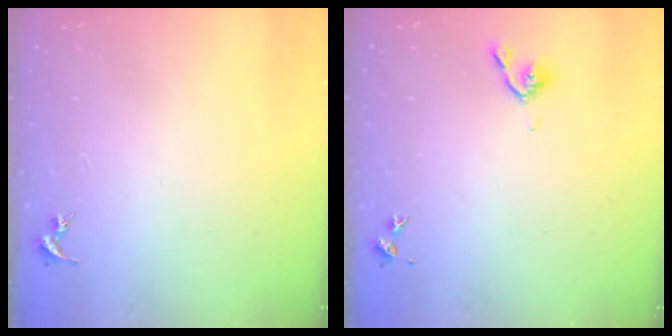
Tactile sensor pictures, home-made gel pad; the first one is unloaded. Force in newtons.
{"total": 5.3, "press": 5.2, "slide": 1.1}